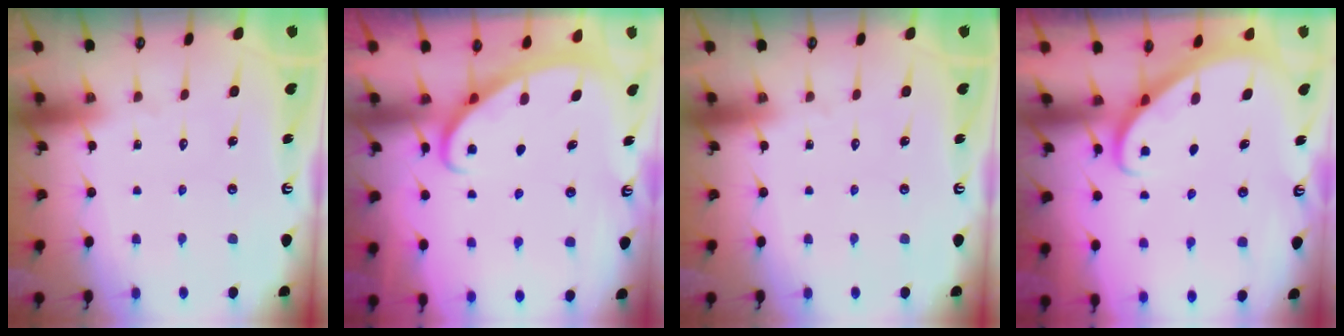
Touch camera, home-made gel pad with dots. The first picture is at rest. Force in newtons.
{"total": 3.0, "press": 3.0, "slide": 0.3}
{"total": 0.0}
{"total": 2.8, "press": 2.8, "slide": 0.2}